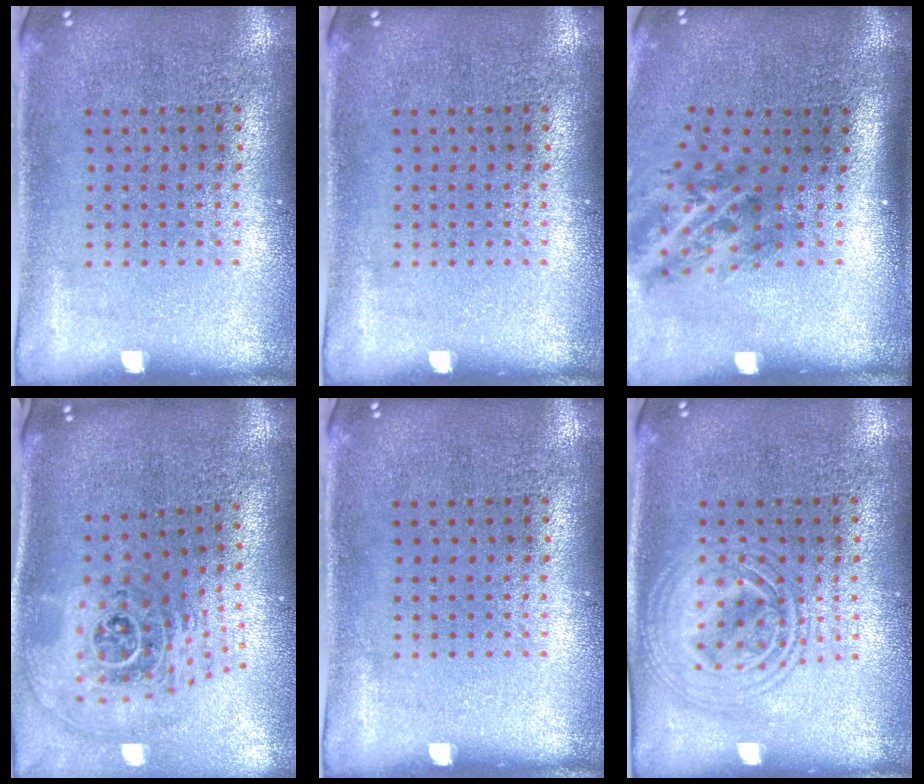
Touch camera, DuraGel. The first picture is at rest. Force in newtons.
{"total": 0.0}
{"total": 2.0, "press": 1.2, "slide": 1.6}
{"total": 2.4, "press": 1.6, "slide": 1.7}
{"total": 0.0}
{"total": 2.9, "press": 2.9, "slide": 0.4}